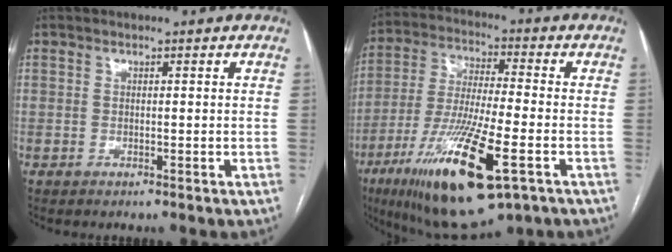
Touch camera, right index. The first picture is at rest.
{"total": 19.5, "force": [-9.0, 3.9, 16.8], "torque": [-0.333, -0.034, -0.151]}